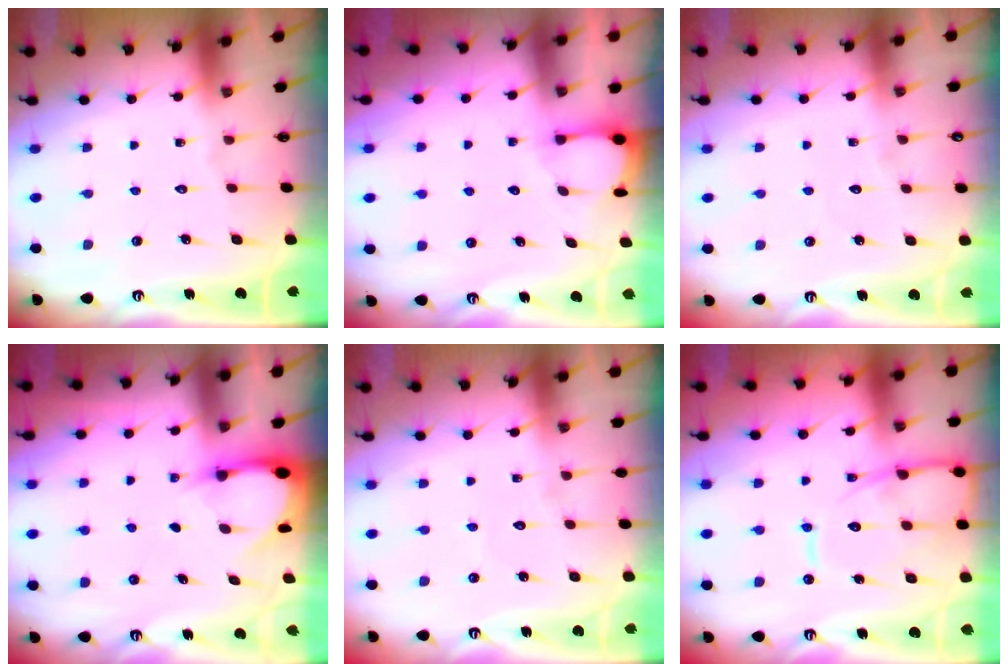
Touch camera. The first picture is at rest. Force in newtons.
{"total": 2.4, "press": 2.3, "slide": 0.4}
{"total": 2.0, "press": 2.0, "slide": 0.2}
{"total": 3.0, "press": 3.0, "slide": 0.4}
{"total": 2.6, "press": 2.6, "slide": 0.3}
{"total": 12.7, "press": 12.6, "slide": 1.3}